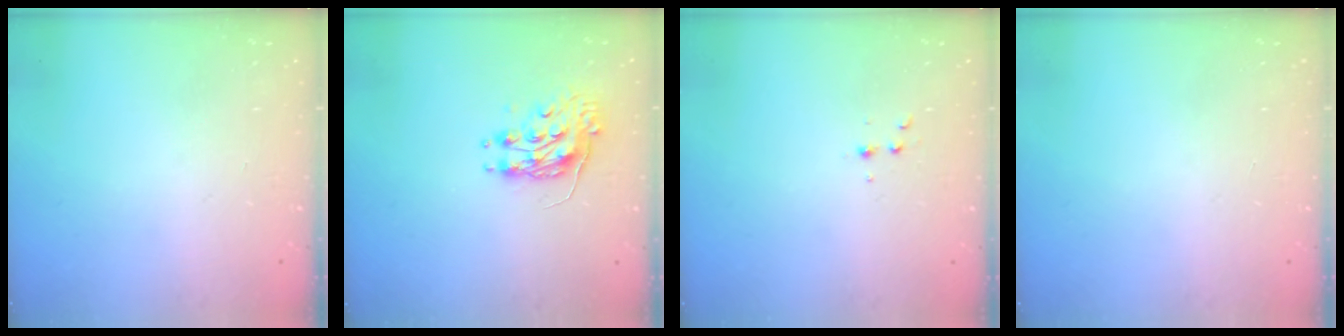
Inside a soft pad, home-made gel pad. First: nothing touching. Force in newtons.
{"total": 8.6, "press": 8.6, "slide": 0.2}
{"total": 2.9, "press": 2.7, "slide": 1.1}
{"total": 0.0}